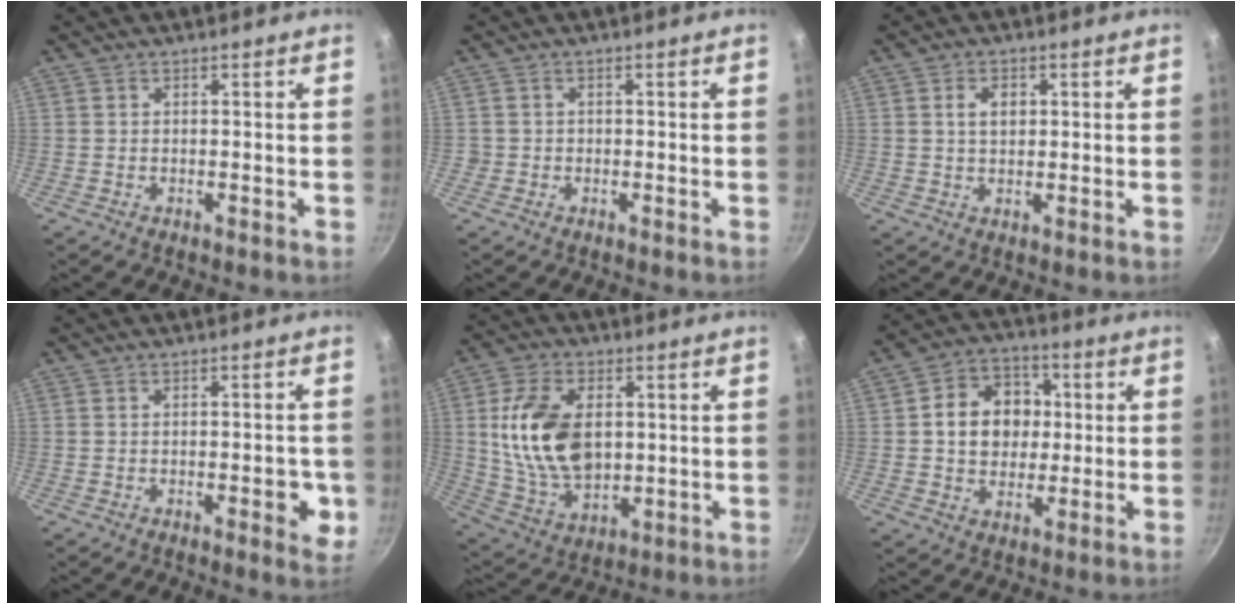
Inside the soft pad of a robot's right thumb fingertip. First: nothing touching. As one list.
[{"total": 1.1, "force": [-0.2, 1.1, 0.1], "torque": [0.004, 0.005, -0.002]}, {"total": 3.8, "force": [1.0, 2.6, 2.6], "torque": [-0.031, 0.000, 0.016]}, {"total": 5.4, "force": [-1.5, 2.2, 4.7], "torque": [-0.041, 0.005, -0.019]}, {"total": 16.9, "force": [2.0, 10.9, 12.7], "torque": [-0.216, -0.008, 0.048]}, {"total": 12.4, "force": [1.4, 10.2, 6.9], "torque": [-0.072, 0.014, 0.014]}]